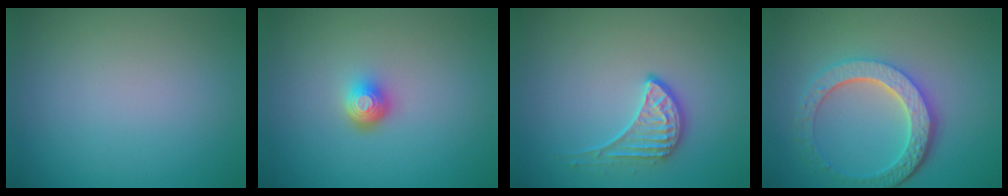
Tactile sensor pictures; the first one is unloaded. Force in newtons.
{"total": 2.2, "press": 1.5, "slide": 1.6}
{"total": 2.3, "press": 1.7, "slide": 1.5}
{"total": 6.0, "press": 4.5, "slide": 4.0}